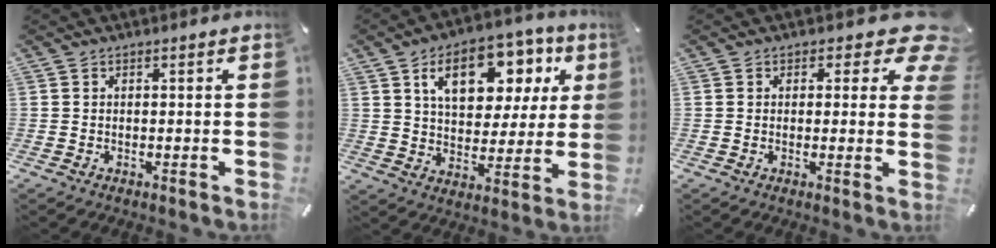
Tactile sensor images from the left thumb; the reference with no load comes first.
{"total": 16.8, "force": [7.8, 10.2, 10.8], "torque": [-0.161, -0.018, 0.131]}
{"total": 7.5, "force": [3.4, 3.9, 5.4], "torque": [-0.052, -0.021, 0.053]}